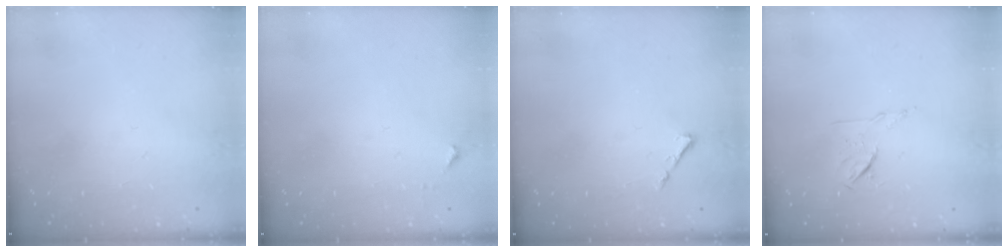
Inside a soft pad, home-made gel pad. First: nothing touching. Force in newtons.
{"total": 3.4, "press": 3.4, "slide": 0.4}
{"total": 3.2, "press": 3.1, "slide": 0.5}
{"total": 6.4, "press": 6.3, "slide": 1.2}